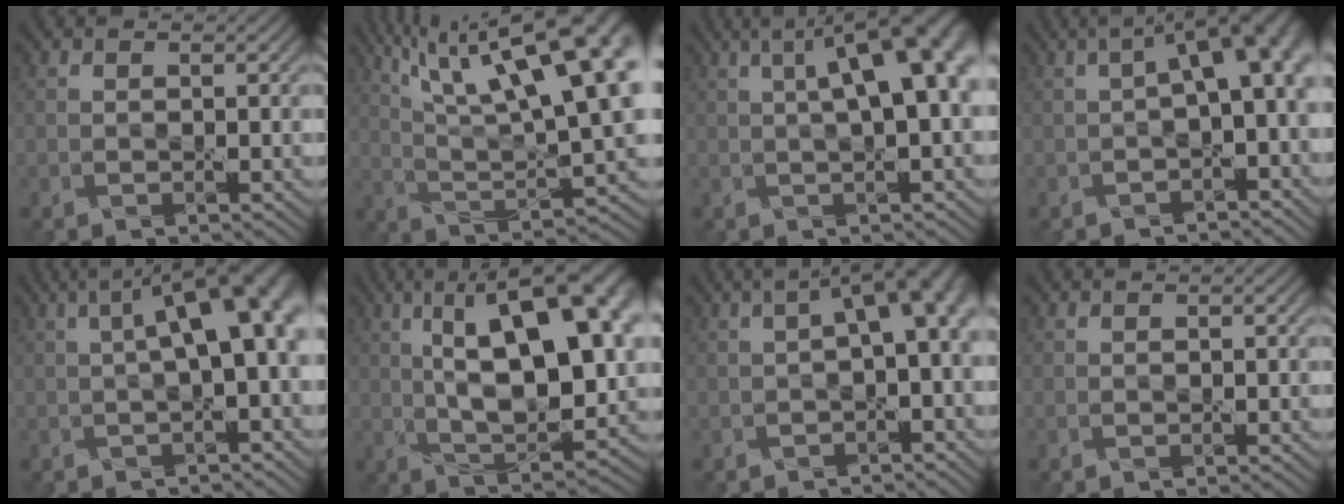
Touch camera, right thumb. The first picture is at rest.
{"total": 19.7, "force": [9.8, 6.0, 16.0], "torque": [-0.270, 0.051, 0.155]}
{"total": 10.0, "force": [2.7, 2.8, 9.3], "torque": [-0.118, 0.027, 0.025]}
{"total": 7.9, "force": [0.7, 3.4, 7.1], "torque": [-0.094, 0.011, 0.010]}
{"total": 8.6, "force": [1.2, 2.6, 8.1], "torque": [-0.113, 0.018, 0.019]}
{"total": 19.3, "force": [5.9, 8.5, 16.3], "torque": [-0.240, 0.045, 0.079]}
{"total": 6.3, "force": [0.7, 2.5, 5.7], "torque": [-0.078, 0.013, 0.009]}
{"total": 0.0}